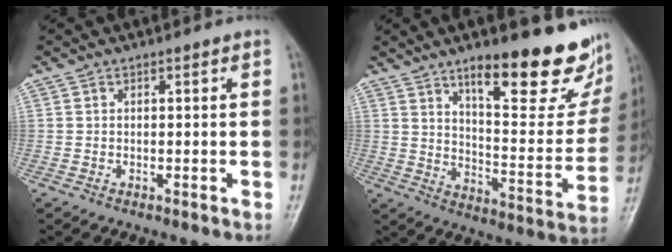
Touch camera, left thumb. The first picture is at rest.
{"total": 23.1, "force": [14.8, 7.0, 16.3], "torque": [-0.178, -0.084, 0.218]}